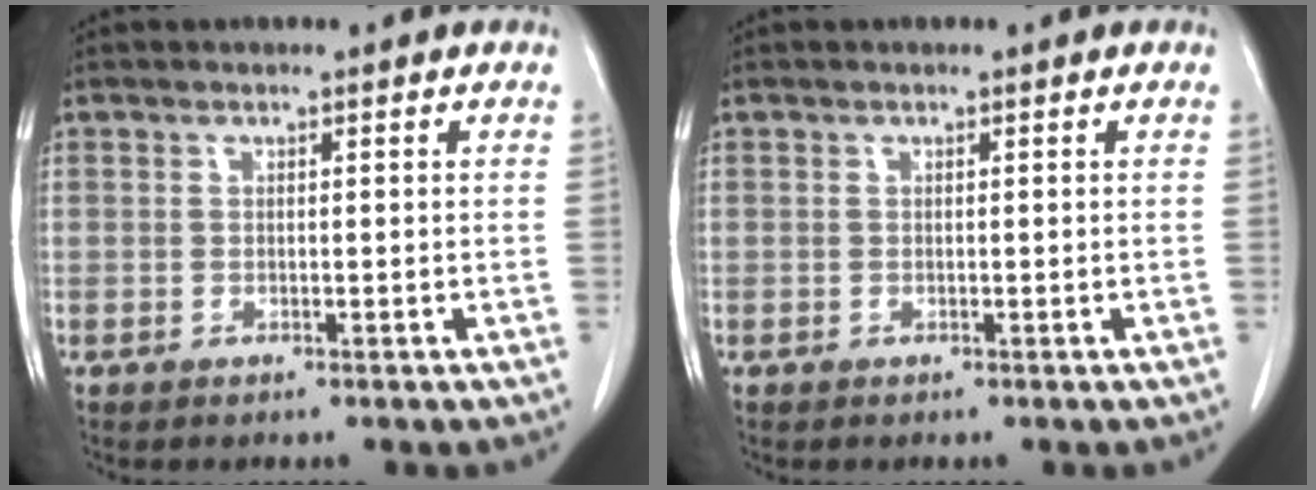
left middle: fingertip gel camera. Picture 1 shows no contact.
{"total": 0.0}